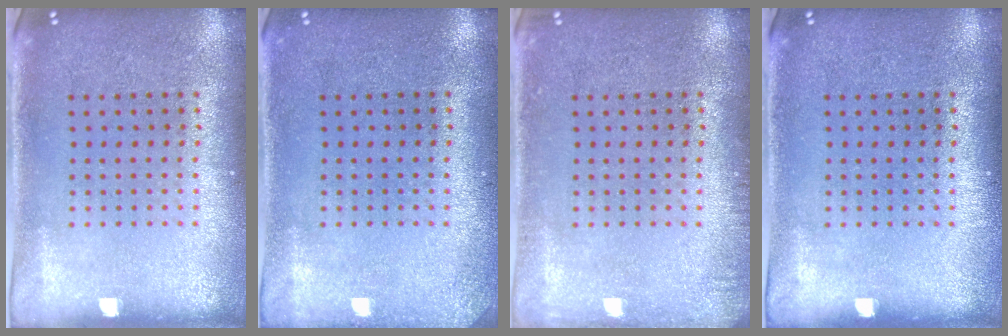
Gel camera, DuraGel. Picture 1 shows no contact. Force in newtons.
{"total": 1.2, "press": 1.2, "slide": 0.1}
{"total": 1.2, "press": 1.1, "slide": 0.2}
{"total": 0.0}